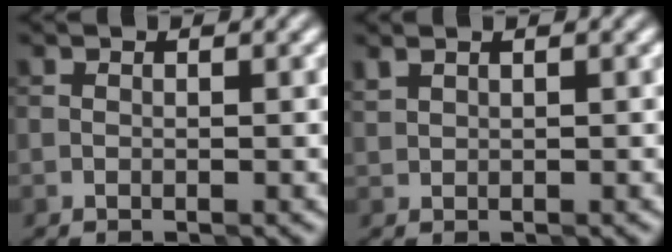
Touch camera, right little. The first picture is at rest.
{"total": 0.7, "force": [0.6, 0.2, 0.1], "torque": [-0.001, 0.004, 0.018]}